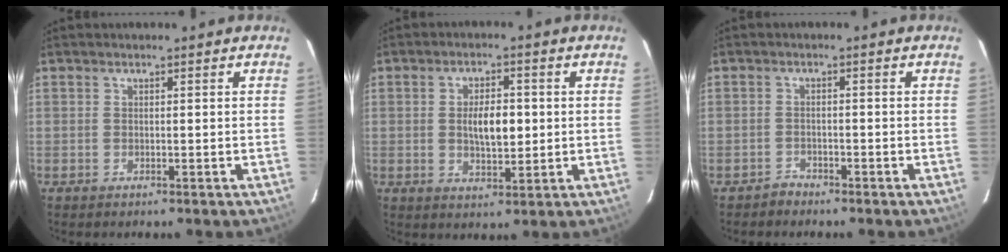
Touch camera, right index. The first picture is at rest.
{"total": 6.6, "force": [0.2, 3.1, 5.9], "torque": [-0.103, 0.002, 0.008]}
{"total": 1.7, "force": [-1.5, 0.8, -0.2], "torque": [0.003, 0.007, -0.028]}